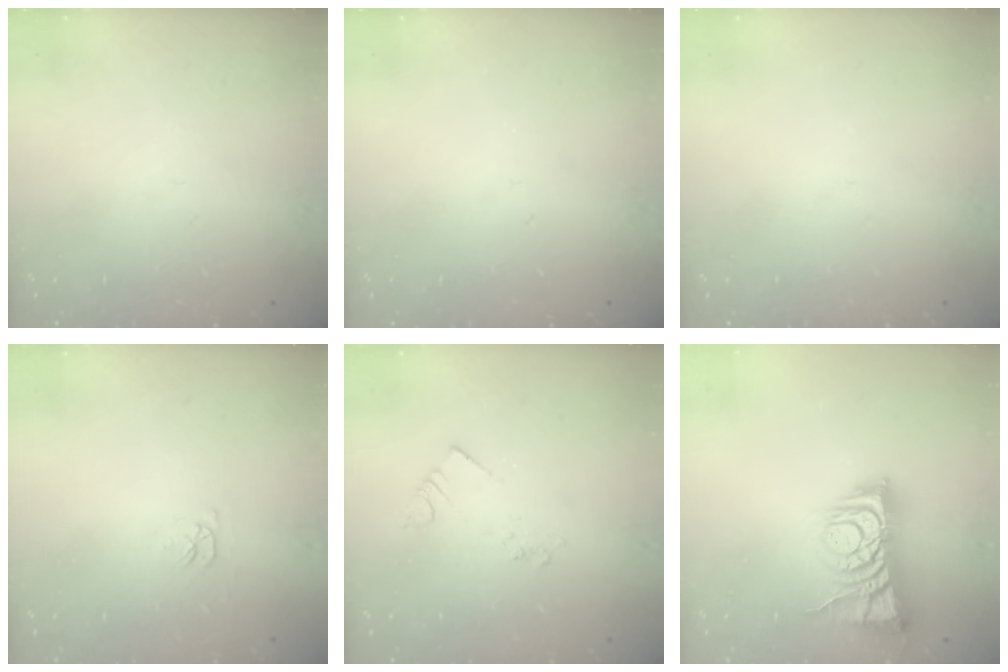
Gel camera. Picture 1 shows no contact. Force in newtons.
{"total": 0.0}
{"total": 0.0}
{"total": 2.7, "press": 2.7, "slide": 0.4}
{"total": 1.9, "press": 1.9, "slide": 0.3}
{"total": 9.2, "press": 9.2, "slide": 0.7}